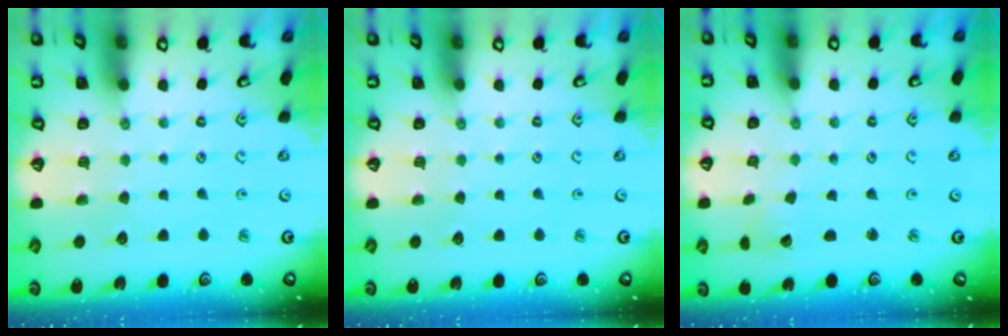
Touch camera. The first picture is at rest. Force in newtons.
{"total": 0.0}
{"total": 1.3, "press": 1.3, "slide": 0.0}